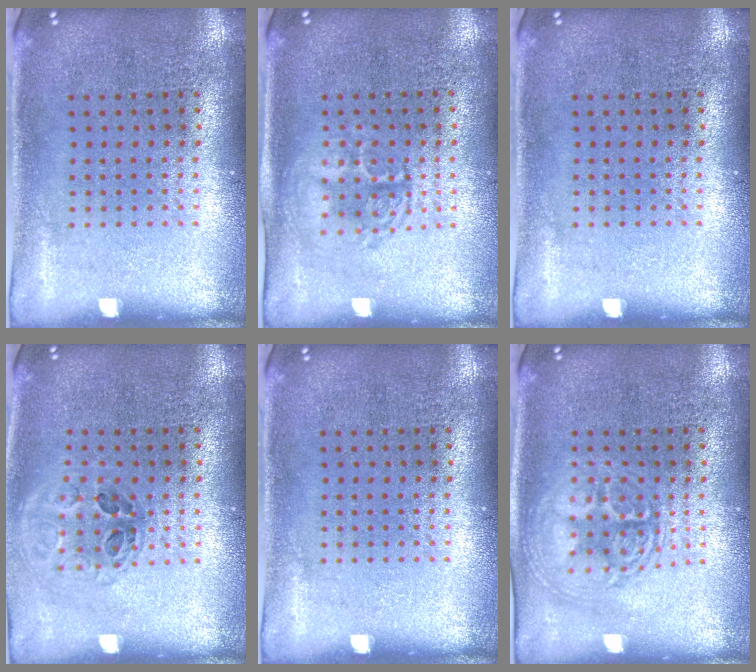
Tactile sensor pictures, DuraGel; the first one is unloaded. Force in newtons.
{"total": 1.4, "press": 1.3, "slide": 0.5}
{"total": 0.0}
{"total": 1.0, "press": 1.0, "slide": 0.3}
{"total": 0.0}
{"total": 2.2, "press": 2.2, "slide": 0.3}